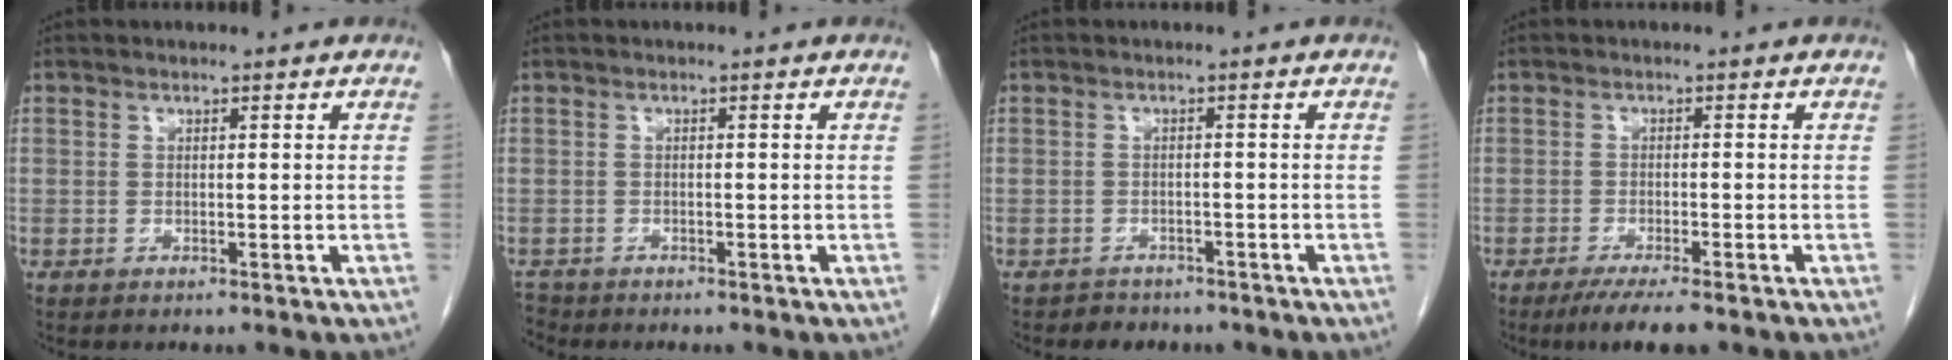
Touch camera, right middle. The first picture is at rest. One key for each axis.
{"total": 1.8, "fx": -1.7, "fy": 0.5, "fz": -0.2, "tx": 0.001, "ty": -0.006, "tz": -0.032}
{"total": 3.1, "fx": -2.6, "fy": 1.7, "fz": 0.1, "tx": -0.016, "ty": 0.004, "tz": -0.034}
{"total": 5.5, "fx": -4.0, "fy": 0.5, "fz": 3.7, "tx": -0.061, "ty": -0.014, "tz": -0.061}